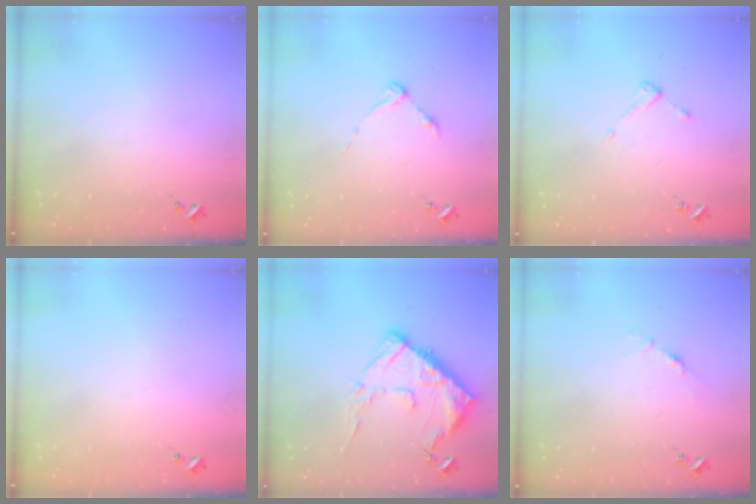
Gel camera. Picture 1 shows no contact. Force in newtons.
{"total": 4.9, "press": 4.8, "slide": 0.7}
{"total": 4.2, "press": 4.2, "slide": 0.4}
{"total": 0.0}
{"total": 15.8, "press": 15.7, "slide": 1.6}
{"total": 3.4, "press": 3.4, "slide": 0.4}